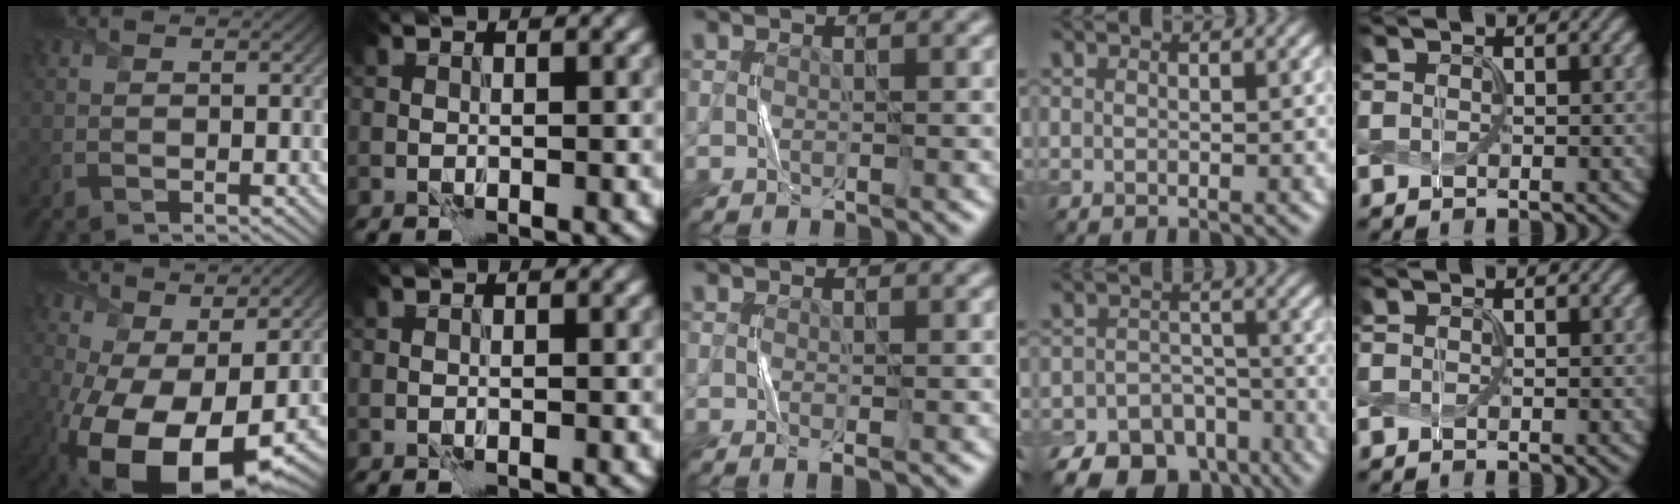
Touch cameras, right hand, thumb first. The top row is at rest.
{"thumb": {"total": 17.3, "force": [-3.8, 8.4, 14.6], "torque": [-0.277, -0.035, -0.043]}, "middle": {"total": 0.7, "force": [-0.1, 0.1, 0.7], "torque": [-0.011, -0.004, -0.002]}, "ring": {"total": 12.5, "force": [-9.4, 7.5, 3.5], "torque": [-0.063, -0.032, -0.118]}}